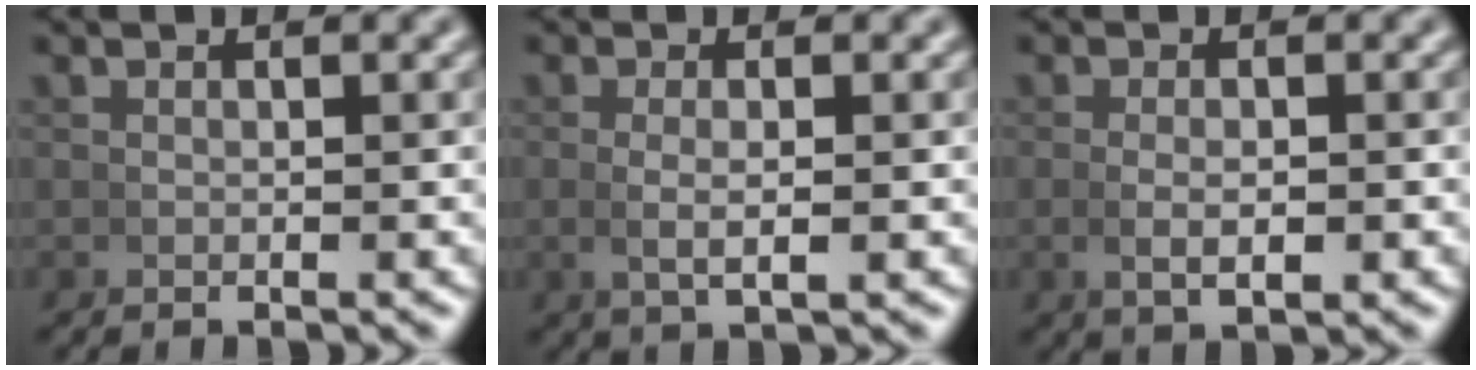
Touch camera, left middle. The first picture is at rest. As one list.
[{"total": 2.0, "force": [0.0, 0.5, 2.0], "torque": [-0.044, -0.008, 0.007]}, {"total": 2.1, "force": [-0.3, 0.8, 1.9], "torque": [-0.039, -0.006, 0.002]}]